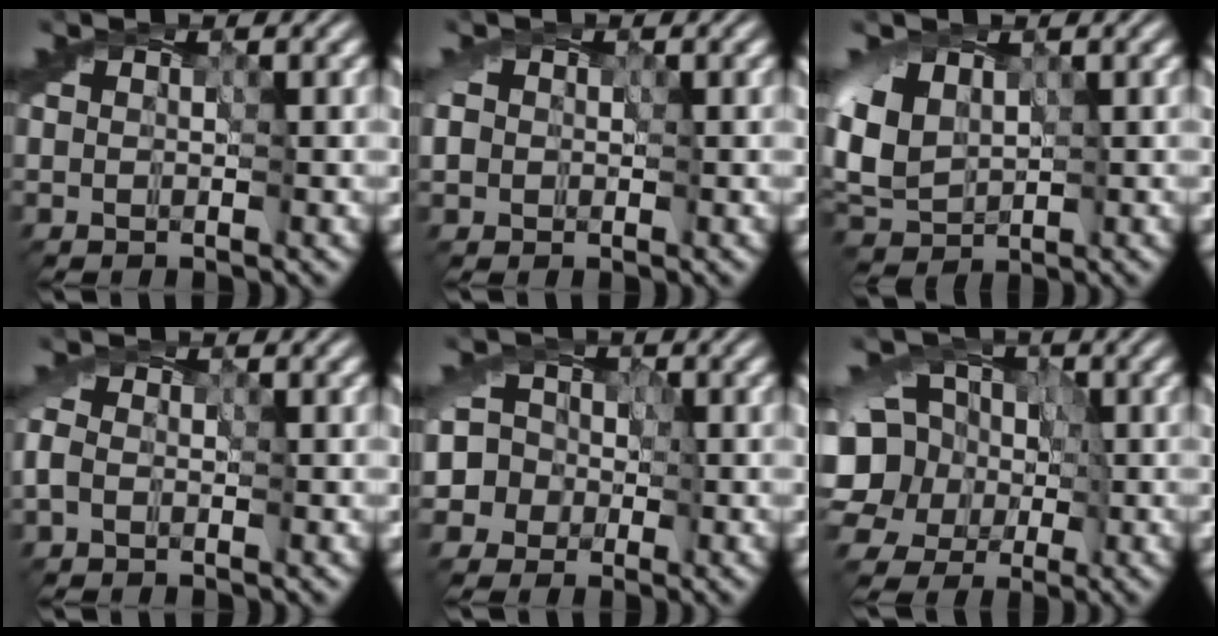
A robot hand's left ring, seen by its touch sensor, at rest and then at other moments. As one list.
[{"total": 1.1, "force": [0.0, 1.1, 0.0], "torque": [0.010, 0.007, -0.002]}, {"total": 5.2, "force": [1.5, 3.7, 3.4], "torque": [-0.100, 0.007, 0.025]}, {"total": 1.0, "force": [-0.6, 0.7, 0.5], "torque": [-0.013, 0.006, -0.022]}, {"total": 5.1, "force": [-1.4, 4.9, 0.7], "torque": [0.000, 0.023, -0.051]}, {"total": 10.4, "force": [0.9, 8.9, 5.2], "torque": [-0.122, 0.013, -0.014]}]